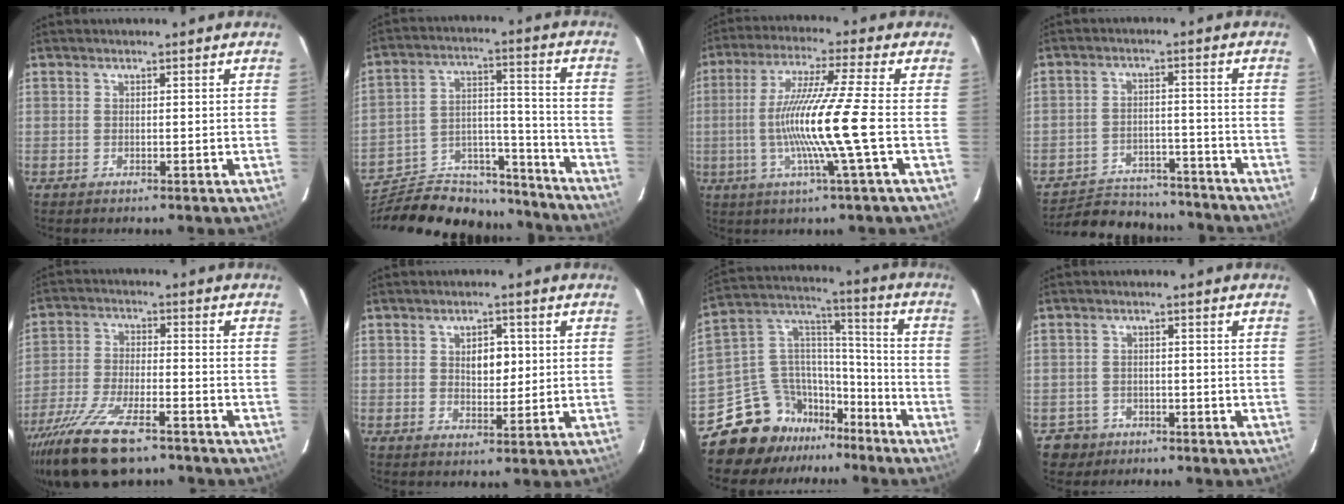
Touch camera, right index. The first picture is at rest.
{"total": 19.6, "force": [-18.7, 4.6, 3.7], "torque": [-0.085, 0.034, -0.281]}
{"total": 12.6, "force": [-2.1, -2.1, 12.2], "torque": [-0.240, -0.013, -0.043]}
{"total": 14.6, "force": [-13.8, 4.0, 2.7], "torque": [-0.046, 0.012, -0.193]}
{"total": 13.8, "force": [-10.3, 3.4, 8.6], "torque": [-0.171, -0.034, -0.185]}
{"total": 4.1, "force": [0.8, 2.3, 3.3], "torque": [-0.049, 0.002, 0.017]}
{"total": 15.7, "force": [-11.9, 9.8, 3.0], "torque": [-0.047, 0.101, -0.201]}
{"total": 3.3, "force": [-1.7, 2.8, -0.5], "torque": [0.011, 0.010, -0.027]}